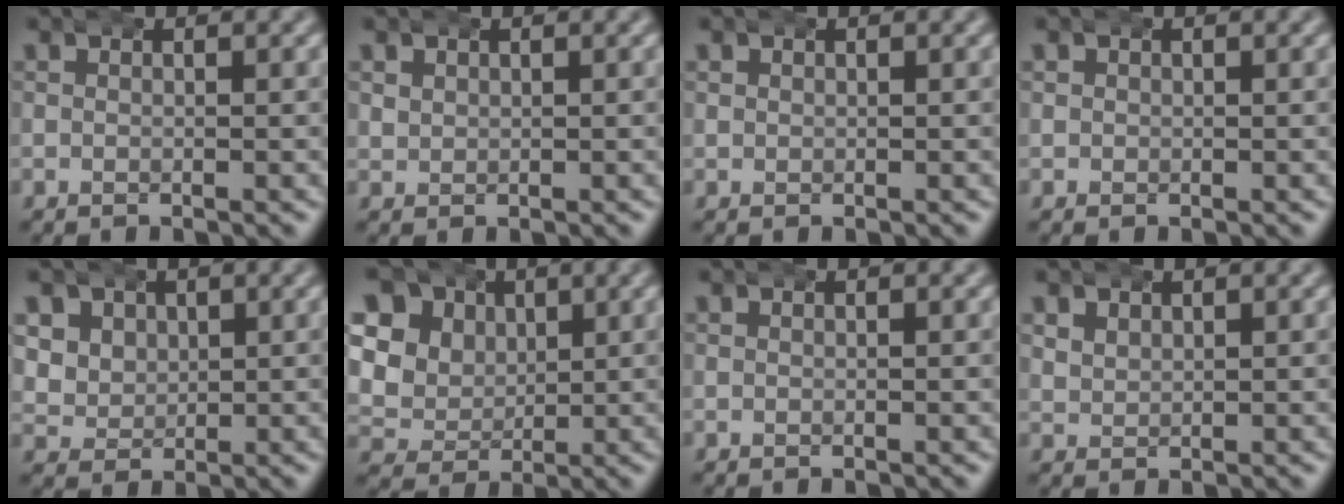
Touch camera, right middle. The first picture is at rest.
{"total": 1.2, "force": [0.5, 1.1, 0.3], "torque": [-0.011, -0.003, 0.014]}
{"total": 0.7, "force": [0.2, 0.6, 0.2], "torque": [-0.005, -0.001, 0.007]}
{"total": 1.0, "force": [0.1, 1.0, 0.3], "torque": [-0.008, -0.002, 0.004]}
{"total": 7.4, "force": [0.9, 6.8, 2.7], "torque": [-0.084, -0.023, 0.015]}
{"total": 13.7, "force": [2.9, 12.1, 5.6], "torque": [-0.144, -0.009, 0.033]}
{"total": 0.0}
{"total": 1.9, "force": [0.9, 1.6, 0.6], "torque": [-0.020, -0.004, 0.020]}